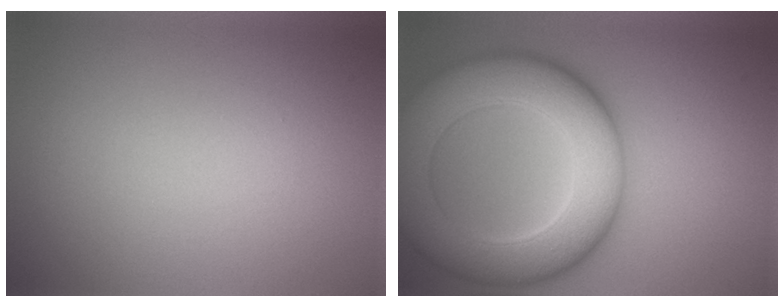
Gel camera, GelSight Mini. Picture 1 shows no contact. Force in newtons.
{"total": 11.9, "press": 11.9, "slide": 0.5}